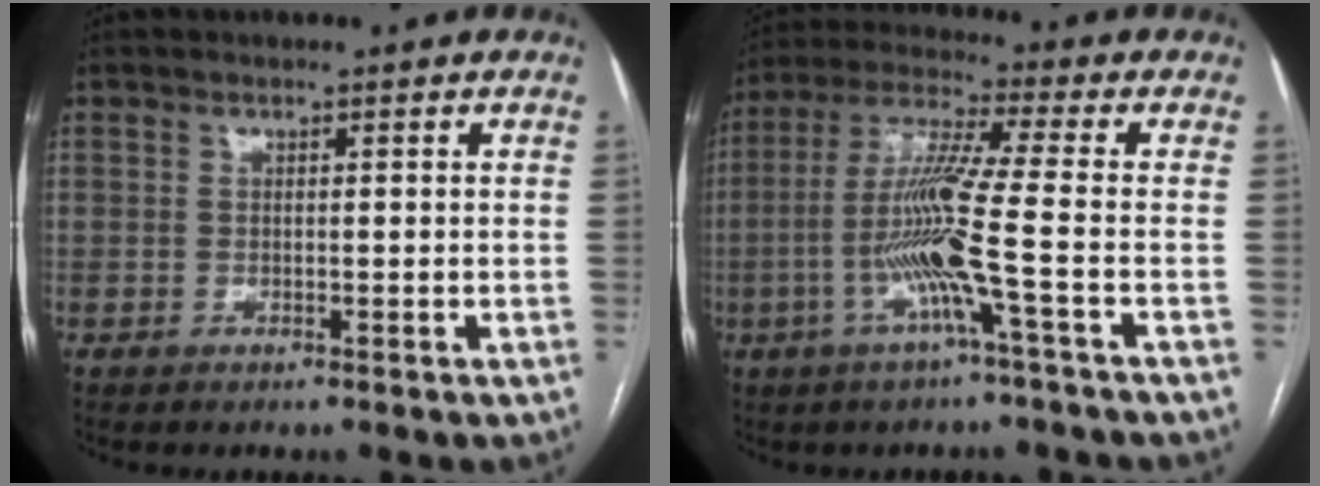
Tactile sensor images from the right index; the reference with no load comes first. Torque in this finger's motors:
{"motor_torque": [1.99, -0.15, 1.05, 0.21]}